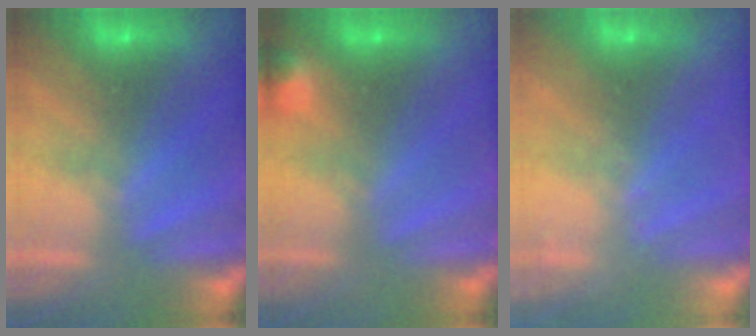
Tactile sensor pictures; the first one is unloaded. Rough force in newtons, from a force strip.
{"total": 3.0}
{"total": 2.3}